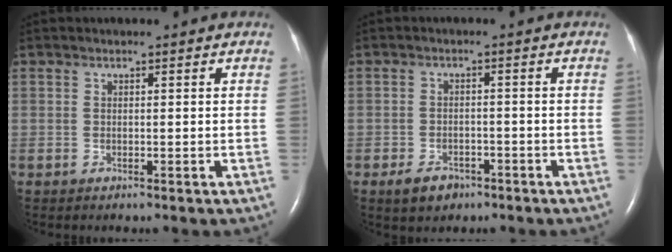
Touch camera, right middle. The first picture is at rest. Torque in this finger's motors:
{"motor_torque": [0.54, -0.35, 0.02, 0.02]}